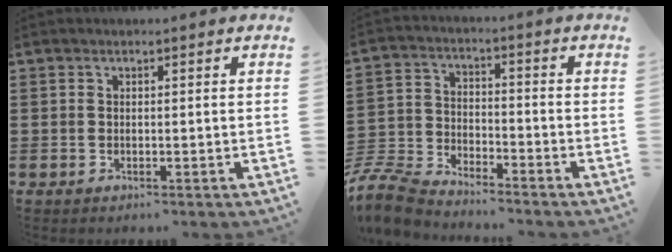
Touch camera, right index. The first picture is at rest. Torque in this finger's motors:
{"motor_torque": [-1.07, 1.07, -1.05, -0.21]}